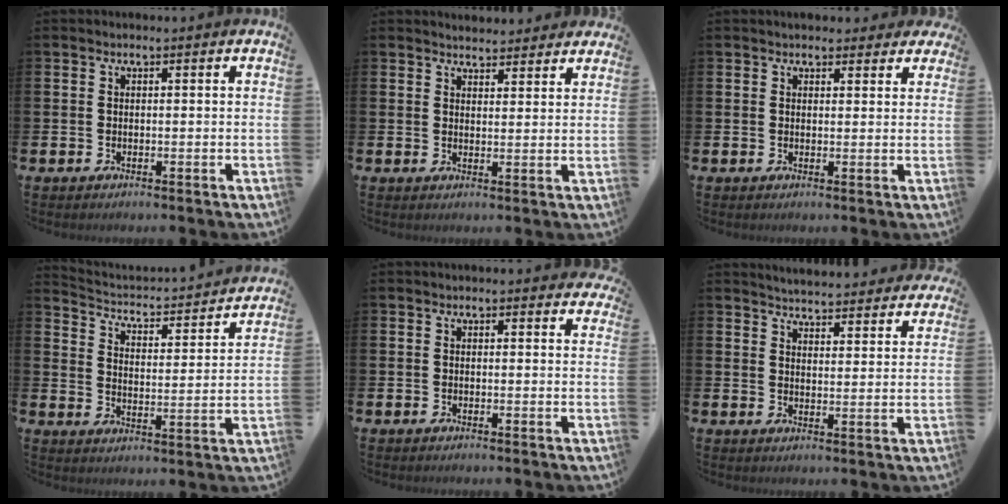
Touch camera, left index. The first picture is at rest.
{"total": 3.3, "force": [3.3, 0.7, -0.2], "torque": [0.006, -0.017, 0.058]}
{"total": 2.3, "force": [2.1, 1.1, 0.1], "torque": [0.010, -0.006, 0.034]}
{"total": 3.3, "force": [3.0, 1.3, 0.6], "torque": [-0.041, -0.037, 0.040]}
{"total": 0.8, "force": [0.7, 0.3, 0.1], "torque": [0.005, 0.002, 0.012]}
{"total": 5.1, "force": [5.0, 0.6, 0.1], "torque": [-0.016, -0.038, 0.089]}